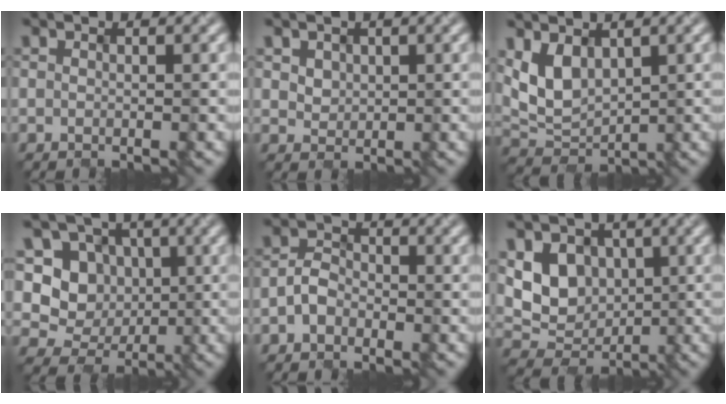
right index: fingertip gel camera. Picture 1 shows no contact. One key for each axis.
{"total": 1.8, "fx": 1.0, "fy": 1.5, "fz": 0.5, "tx": -0.019, "ty": 0.004, "tz": 0.021}
{"total": 4.2, "fx": 1.4, "fy": 2.8, "fz": 2.8, "tx": -0.059, "ty": -0.006, "tz": 0.029}
{"total": 6.0, "fx": 0.4, "fy": 5.4, "fz": 2.4, "tx": -0.033, "ty": -0.002, "tz": -0.013}
{"total": 2.5, "fx": -1.4, "fy": 1.7, "fz": 1.2, "tx": -0.020, "ty": 0.005, "tz": -0.034}
{"total": 6.6, "fx": 1.2, "fy": 5.3, "fz": 3.7, "tx": -0.069, "ty": -0.002, "tz": 0.011}